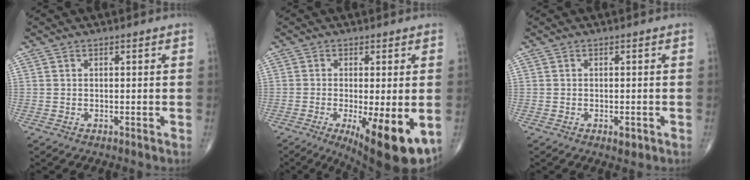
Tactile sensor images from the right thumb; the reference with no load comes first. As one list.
[{"total": 13.7, "force": [-4.5, 4.0, 12.4], "torque": [-0.157, -0.022, -0.055]}, {"total": 1.7, "force": [-0.7, 0.8, 1.3], "torque": [-0.017, -0.001, -0.009]}]